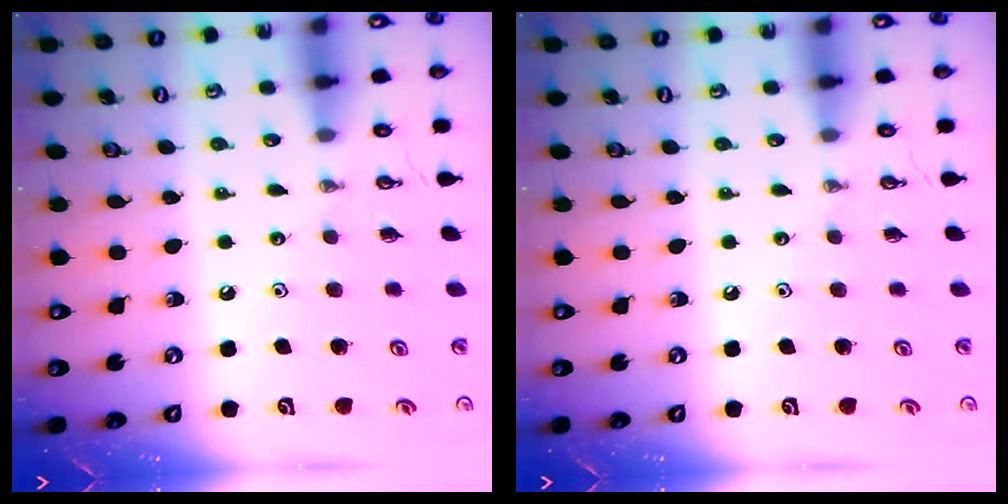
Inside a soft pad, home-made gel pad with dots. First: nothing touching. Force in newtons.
{"total": 0.0}